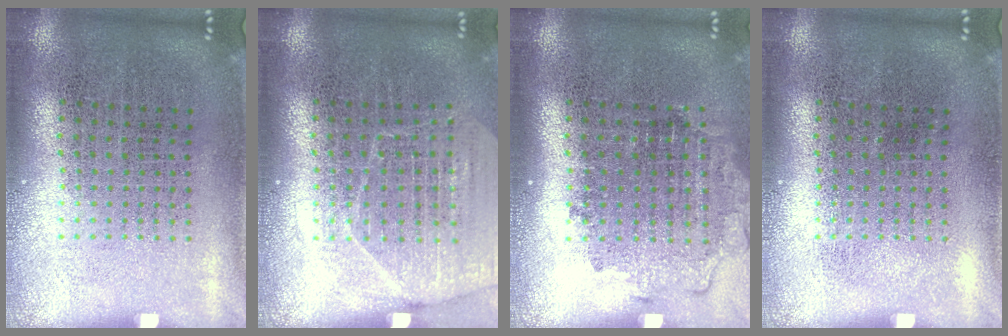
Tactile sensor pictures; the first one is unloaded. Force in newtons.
{"total": 1.6, "press": 1.6, "slide": 0.1}
{"total": 1.1, "press": 1.0, "slide": 0.5}
{"total": 0.0}